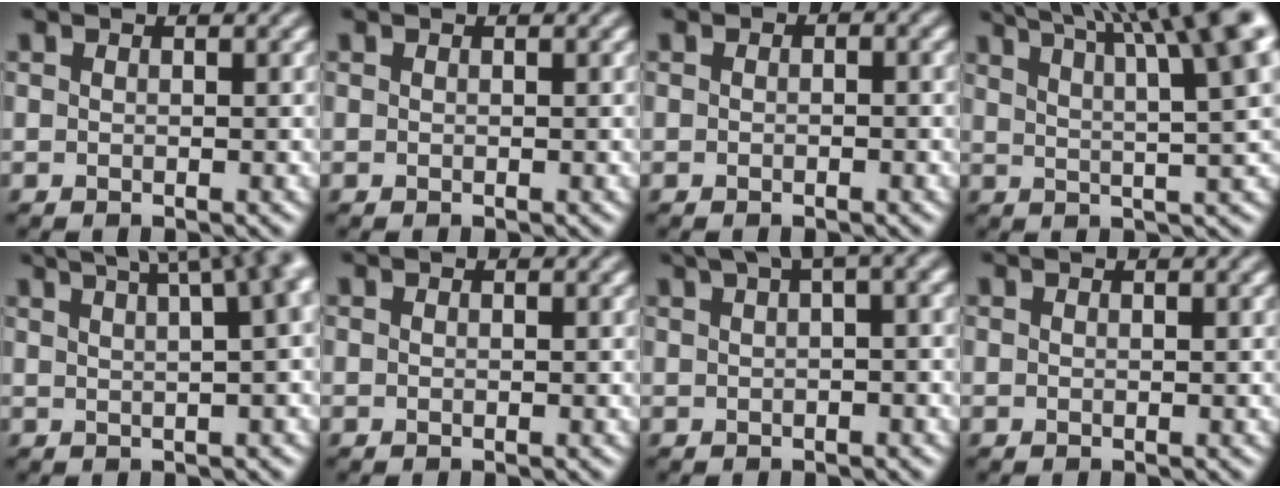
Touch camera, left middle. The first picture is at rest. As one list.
[{"total": 0.0}, {"total": 1.8, "force": [0.7, 1.0, 1.3], "torque": [-0.013, 0.016, 0.003]}, {"total": 11.7, "force": [6.7, 2.8, 9.2], "torque": [-0.140, 0.037, 0.095]}, {"total": 20.0, "force": [11.3, 9.6, 13.5], "torque": [-0.089, 0.120, 0.117]}, {"total": 0.0}, {"total": 9.3, "force": [5.3, 3.5, 6.8], "torque": [-0.079, 0.052, 0.066]}, {"total": 0.8, "force": [0.5, 0.3, 0.6], "torque": [-0.001, 0.003, -0.002]}]